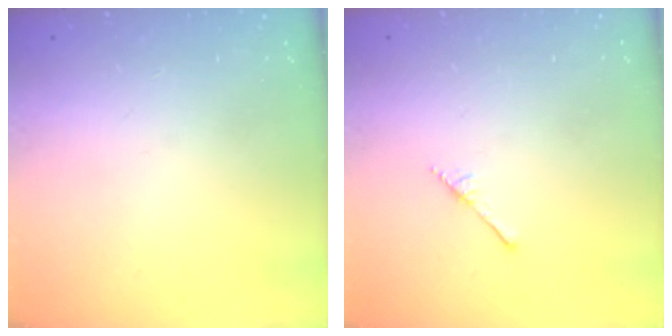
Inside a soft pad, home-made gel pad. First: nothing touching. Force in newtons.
{"total": 1.7, "press": 1.7, "slide": 0.1}